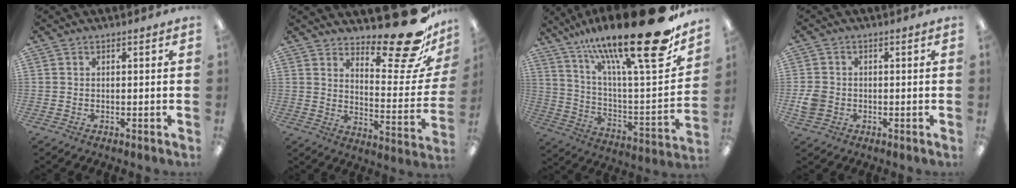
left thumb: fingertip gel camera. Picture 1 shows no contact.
{"total": 19.1, "force": [14.7, 4.9, 11.3], "torque": [-0.137, -0.120, 0.236]}
{"total": 26.9, "force": [18.7, 4.9, 18.7], "torque": [-0.292, -0.125, 0.298]}
{"total": 4.0, "force": [-0.7, 3.5, 1.7], "torque": [-0.028, 0.002, -0.014]}